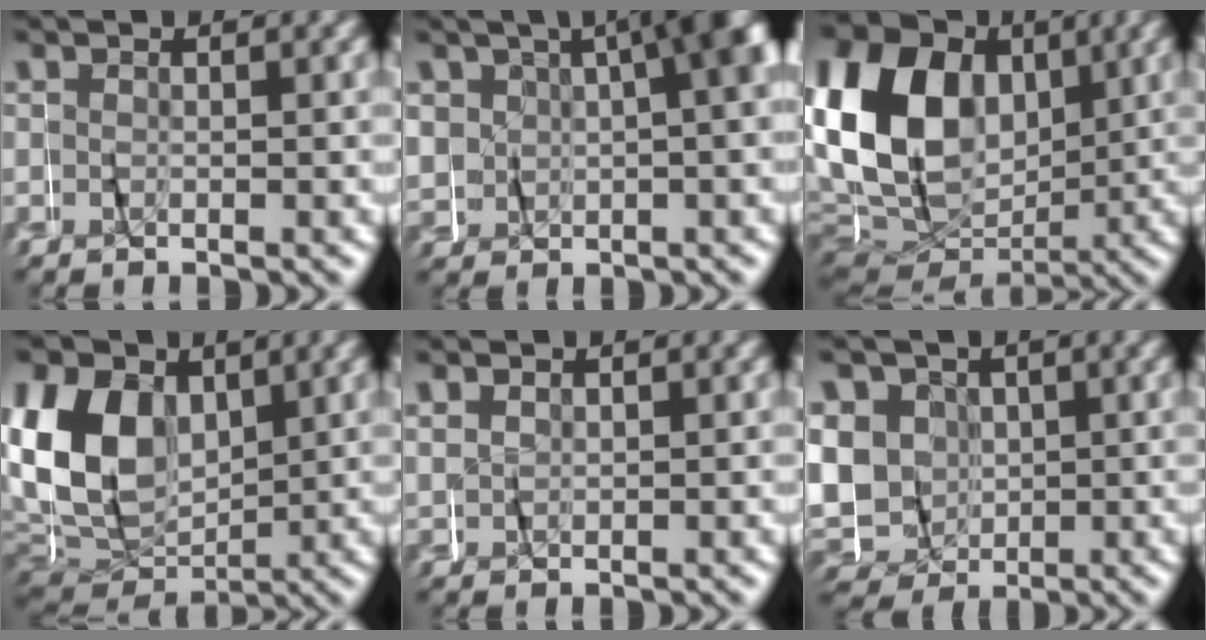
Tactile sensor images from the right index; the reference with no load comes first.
{"total": 8.5, "force": [2.1, 4.7, 6.8], "torque": [-0.084, 0.022, 0.033]}
{"total": 16.4, "force": [2.7, 12.7, 10.1], "torque": [-0.209, -0.006, 0.049]}
{"total": 12.6, "force": [2.1, 10.1, 7.2], "torque": [-0.145, 0.003, 0.033]}
{"total": 1.0, "force": [1.0, 0.3, -0.3], "torque": [0.001, 0.004, 0.019]}
{"total": 14.6, "force": [1.4, 13.9, 4.3], "torque": [-0.161, -0.033, 0.023]}